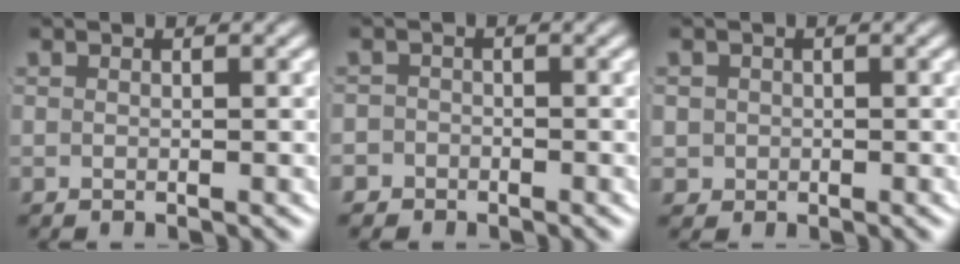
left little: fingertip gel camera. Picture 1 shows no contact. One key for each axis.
{"total": 2.7, "fx": -1.6, "fy": 2.1, "fz": -0.3, "tx": 0.002, "ty": -0.010, "tz": -0.030}
{"total": 3.3, "fx": -0.2, "fy": 3.2, "fz": 0.8, "tx": -0.033, "ty": -0.013, "tz": 0.000}